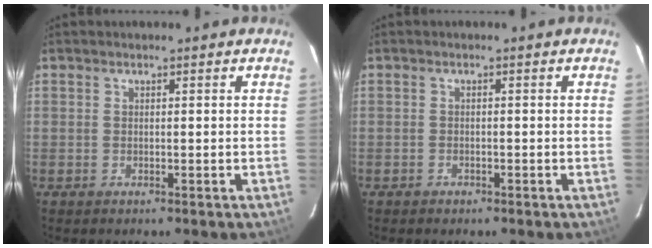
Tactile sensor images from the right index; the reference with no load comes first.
{"total": 1.0, "force": [-0.7, 0.7, 0.1], "torque": [-0.003, 0.004, -0.012]}